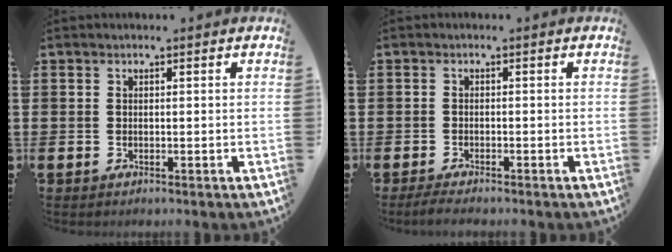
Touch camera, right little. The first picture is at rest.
{"total": 1.4, "force": [-1.1, 0.1, 0.8], "torque": [-0.015, 0.000, -0.021]}